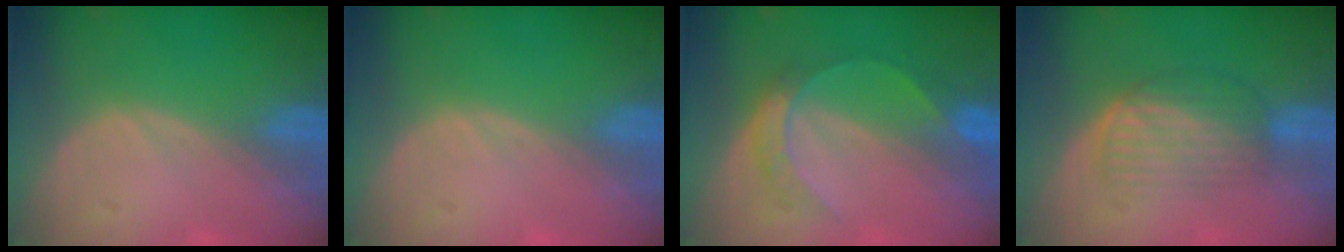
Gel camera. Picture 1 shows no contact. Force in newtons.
{"total": 0.0}
{"total": 5.3, "press": 5.3, "slide": 0.1}
{"total": 6.0, "press": 5.5, "slide": 2.3}